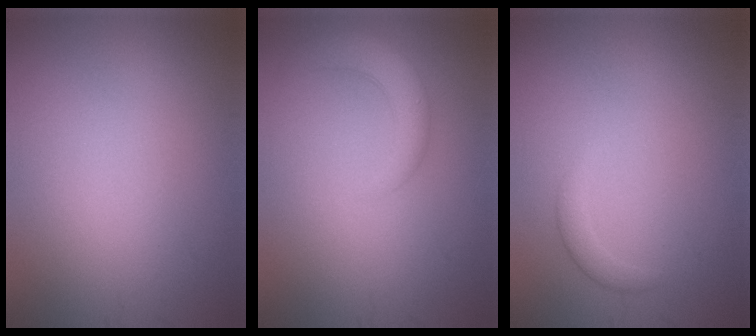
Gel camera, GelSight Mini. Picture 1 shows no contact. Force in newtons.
{"total": 2.8, "press": 2.8, "slide": 0.4}
{"total": 1.3, "press": 1.3, "slide": 0.1}